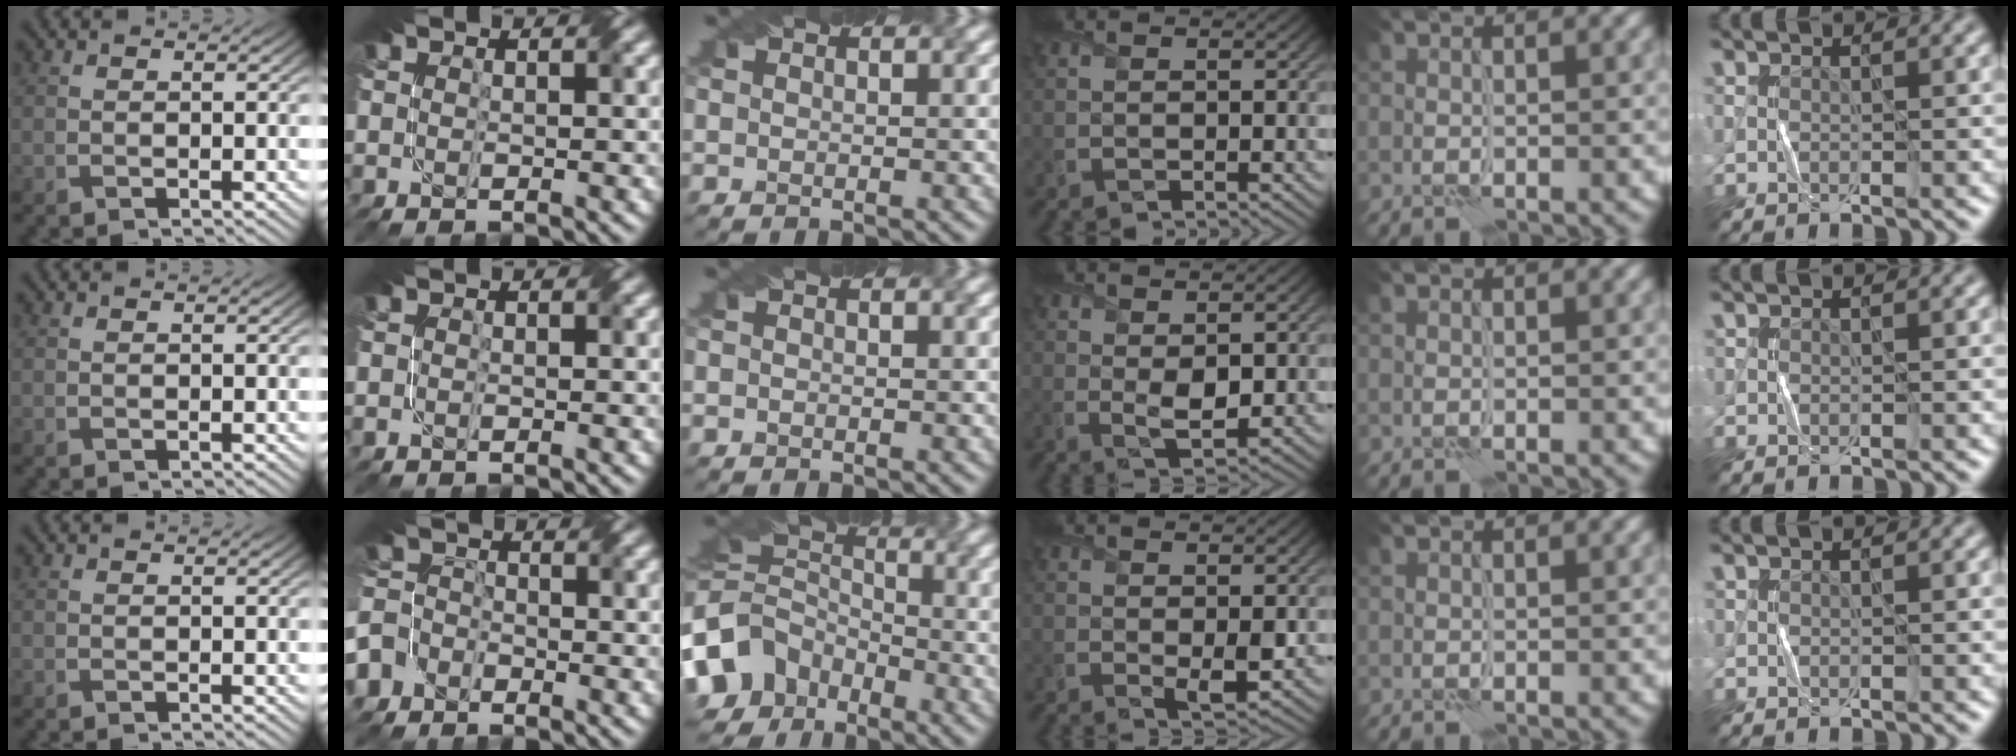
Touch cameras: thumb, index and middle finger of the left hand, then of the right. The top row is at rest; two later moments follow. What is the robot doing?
{"motion": "fold", "object": "paper"}